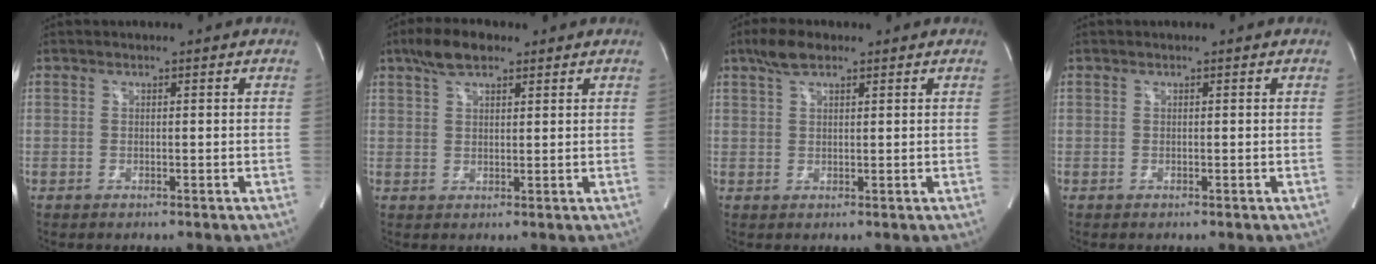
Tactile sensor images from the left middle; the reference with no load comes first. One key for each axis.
{"total": 5.5, "fx": 3.7, "fy": 2.1, "fz": 3.4, "tx": -0.071, "ty": 0.019, "tz": 0.068}
{"total": 4.0, "fx": 2.8, "fy": 1.4, "fz": 2.6, "tx": -0.059, "ty": 0.015, "tz": 0.054}
{"total": 0.0}